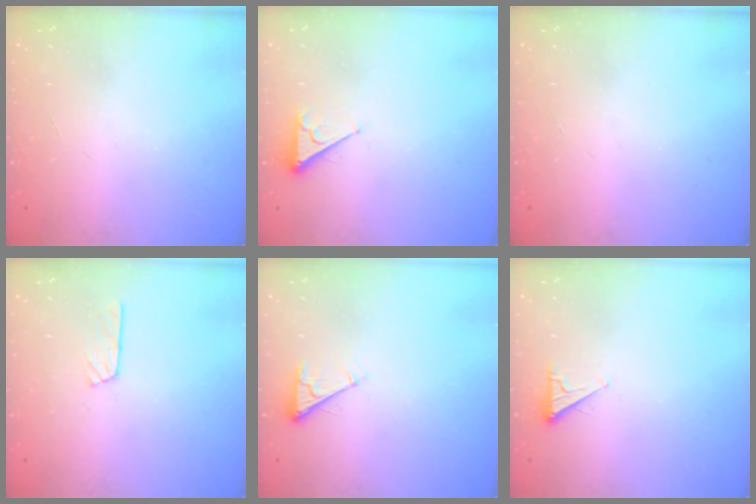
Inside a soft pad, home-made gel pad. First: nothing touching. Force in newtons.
{"total": 3.5, "press": 3.5, "slide": 0.7}
{"total": 0.0}
{"total": 5.8, "press": 5.8, "slide": 0.4}
{"total": 3.9, "press": 3.9, "slide": 0.6}
{"total": 2.5, "press": 2.5, "slide": 0.5}